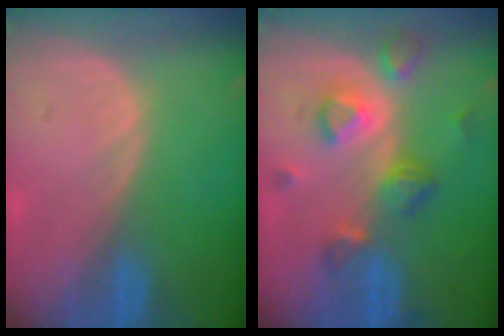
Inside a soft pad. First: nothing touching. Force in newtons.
{"total": 7.9, "press": 7.1, "slide": 3.5}